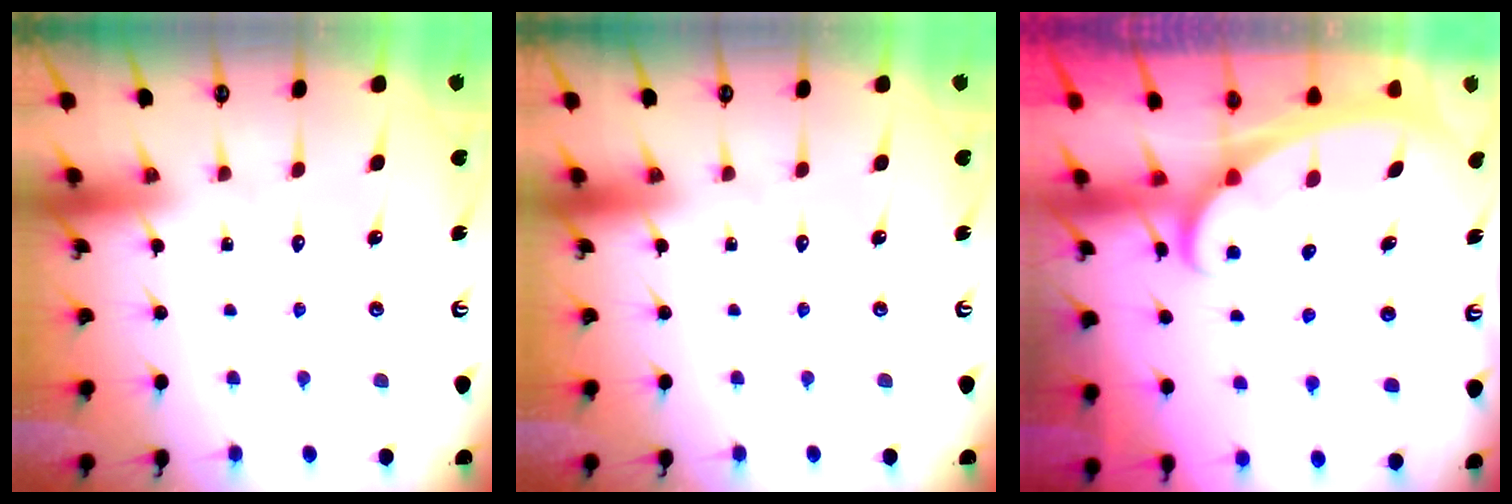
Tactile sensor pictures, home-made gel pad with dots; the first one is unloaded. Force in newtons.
{"total": 0.0}
{"total": 2.1, "press": 2.1, "slide": 0.2}